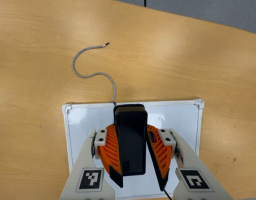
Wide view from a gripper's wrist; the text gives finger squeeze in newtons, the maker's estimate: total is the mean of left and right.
{"total": 9.0, "left": 9.5, "right": 8.6}